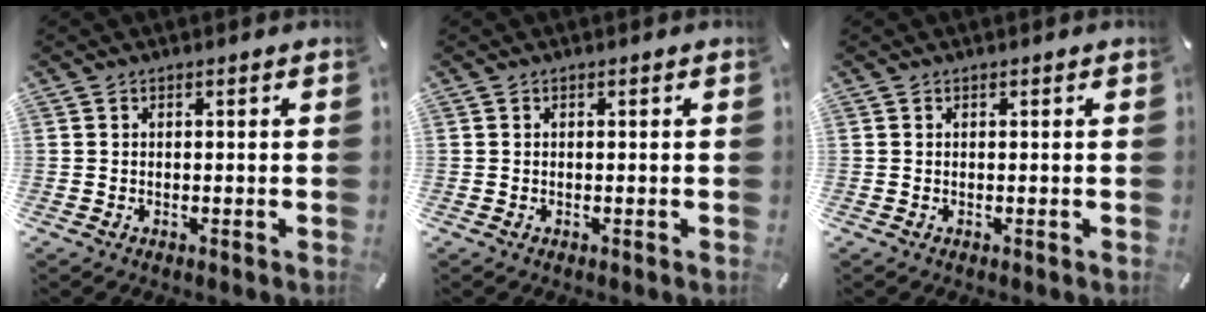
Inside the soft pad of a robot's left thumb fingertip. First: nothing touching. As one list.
[{"total": 0.0}, {"total": 0.0}]